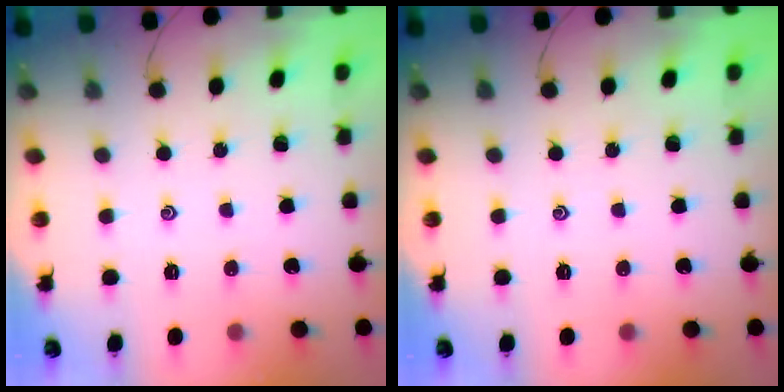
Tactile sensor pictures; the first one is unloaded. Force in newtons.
{"total": 0.0}